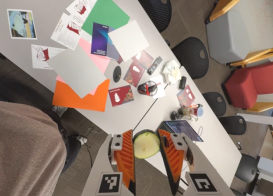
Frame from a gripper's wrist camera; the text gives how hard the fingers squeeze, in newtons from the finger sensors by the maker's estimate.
{"total": 11.7, "left": 12.0, "right": 11.3}